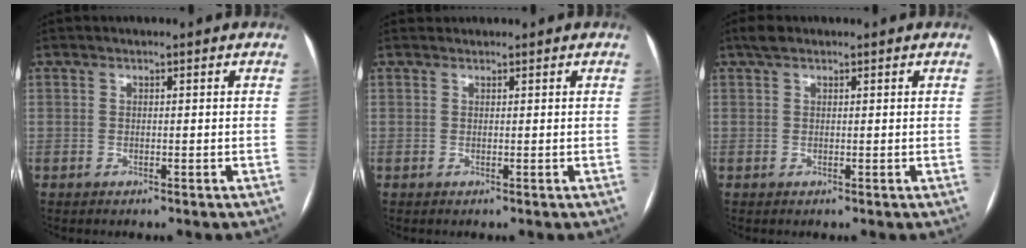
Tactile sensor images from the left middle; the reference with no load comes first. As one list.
[{"total": 0.7, "force": [0.7, 0.2, -0.1], "torque": [-0.003, 0.015, 0.015]}, {"total": 1.6, "force": [1.2, 0.8, 0.8], "torque": [-0.017, 0.018, 0.021]}]